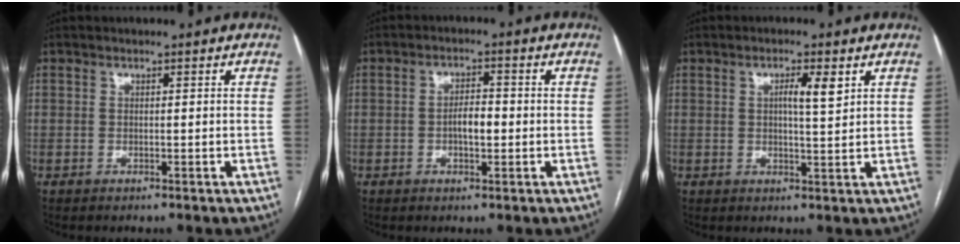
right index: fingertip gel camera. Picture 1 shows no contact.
{"total": 4.2, "force": [-0.7, 0.8, 4.1], "torque": [-0.078, 0.002, -0.013]}
{"total": 3.8, "force": [1.4, 0.5, 3.5], "torque": [-0.059, 0.001, 0.022]}